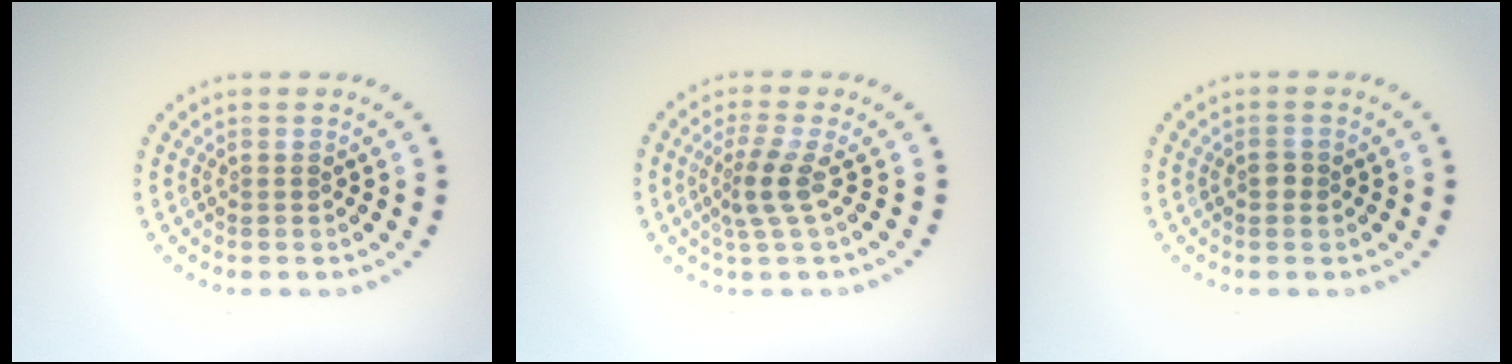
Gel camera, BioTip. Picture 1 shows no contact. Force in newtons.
{"total": 2.6, "press": 1.8, "slide": 1.8}
{"total": 0.9, "press": 0.9, "slide": 0.2}